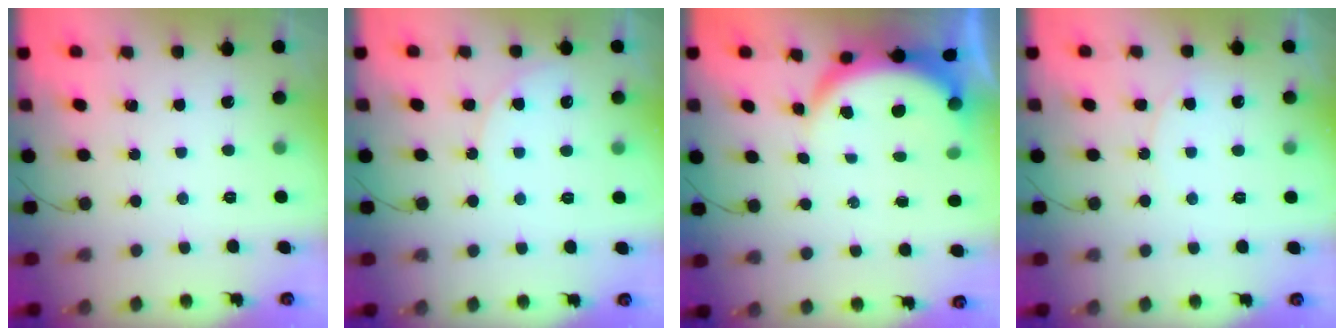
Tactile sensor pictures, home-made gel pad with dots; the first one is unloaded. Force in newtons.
{"total": 6.5, "press": 6.5, "slide": 0.6}
{"total": 7.6, "press": 7.5, "slide": 0.9}
{"total": 3.9, "press": 3.9, "slide": 0.5}